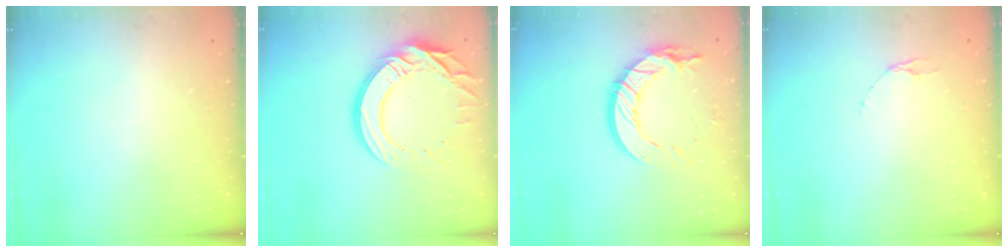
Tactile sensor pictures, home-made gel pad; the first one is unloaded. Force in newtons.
{"total": 17.9, "press": 17.8, "slide": 1.9}
{"total": 14.6, "press": 14.5, "slide": 0.9}
{"total": 3.5, "press": 3.4, "slide": 0.4}